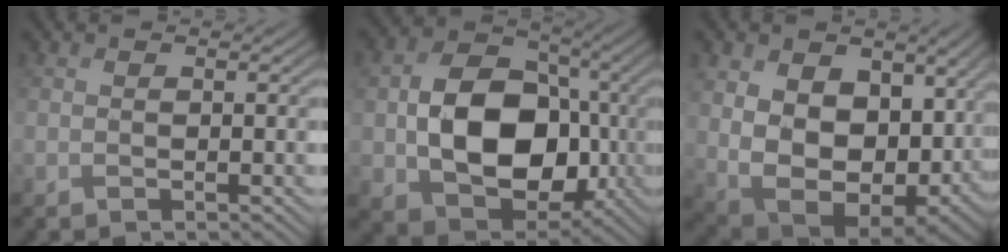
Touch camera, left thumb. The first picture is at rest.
{"total": 13.3, "force": [-1.4, 10.0, 8.6], "torque": [-0.145, -0.010, -0.022]}
{"total": 15.2, "force": [1.3, 10.3, 11.1], "torque": [-0.226, -0.038, 0.044]}